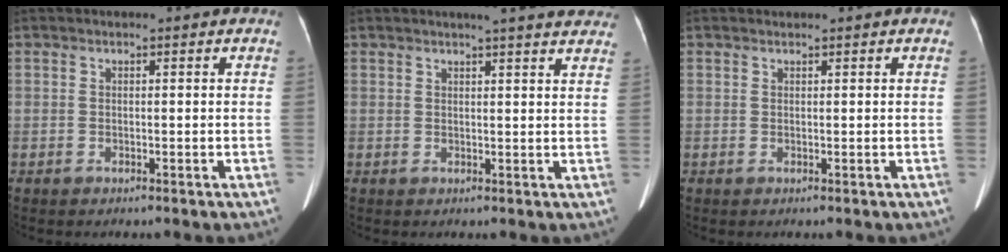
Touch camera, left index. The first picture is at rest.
{"total": 10.9, "force": [9.8, 0.9, 4.8], "torque": [-0.049, 0.004, 0.094]}
{"total": 0.0}